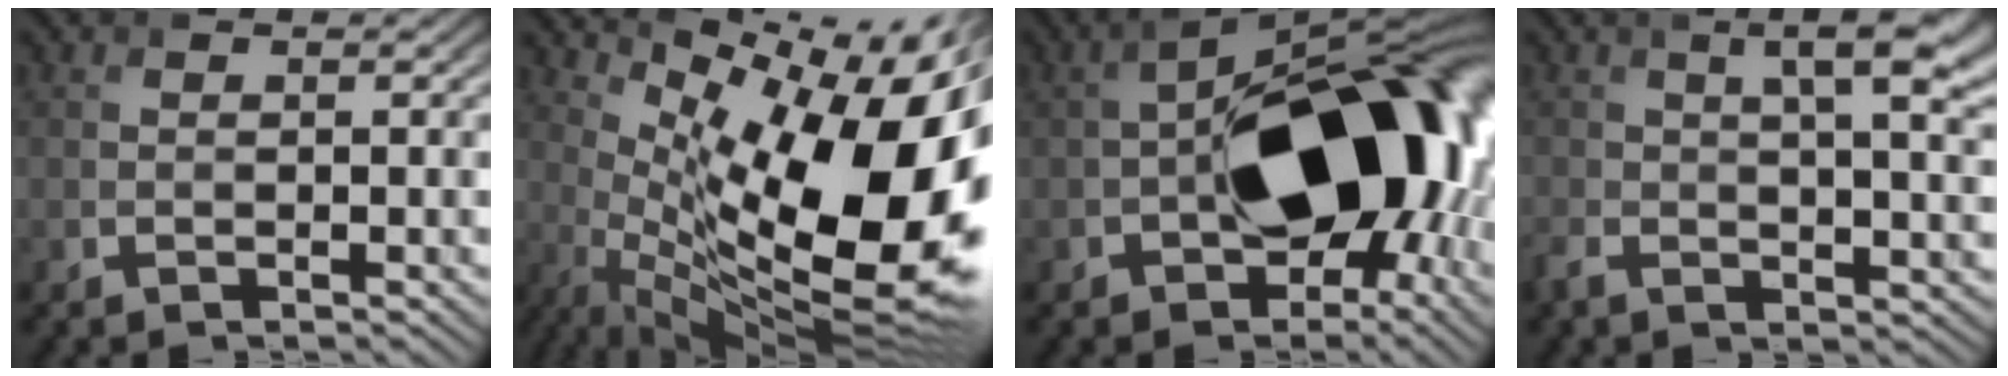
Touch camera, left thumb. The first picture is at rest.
{"total": 18.8, "force": [3.2, 7.1, 17.1], "torque": [-0.264, -0.016, 0.073]}
{"total": 15.7, "force": [-2.0, 9.2, 12.6], "torque": [-0.186, -0.014, -0.034]}
{"total": 9.1, "force": [1.7, 3.5, 8.2], "torque": [-0.150, -0.005, 0.029]}